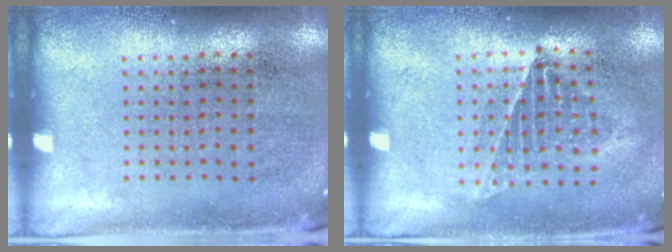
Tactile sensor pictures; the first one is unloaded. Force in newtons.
{"total": 1.1, "press": 1.0, "slide": 0.2}